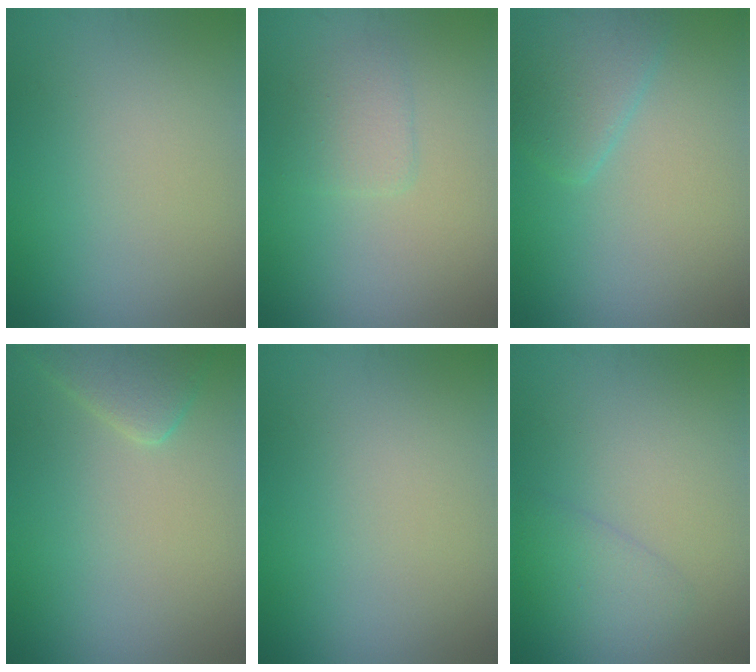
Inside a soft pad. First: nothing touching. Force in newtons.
{"total": 2.0, "press": 2.0, "slide": 0.2}
{"total": 2.9, "press": 2.9, "slide": 0.1}
{"total": 2.9, "press": 2.9, "slide": 0.2}
{"total": 0.0}
{"total": 2.0, "press": 2.0, "slide": 0.2}